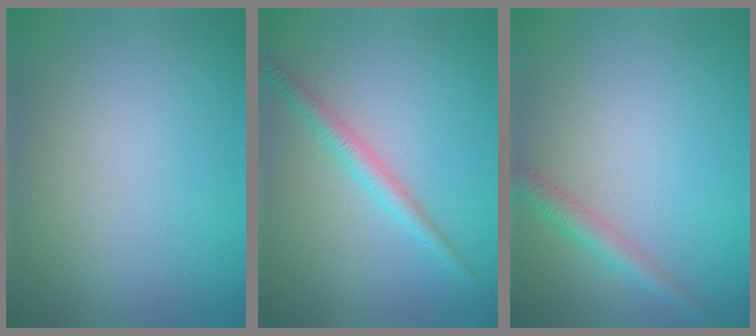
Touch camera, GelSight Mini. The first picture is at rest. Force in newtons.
{"total": 2.1, "press": 2.1, "slide": 0.0}
{"total": 2.1, "press": 2.1, "slide": 0.0}